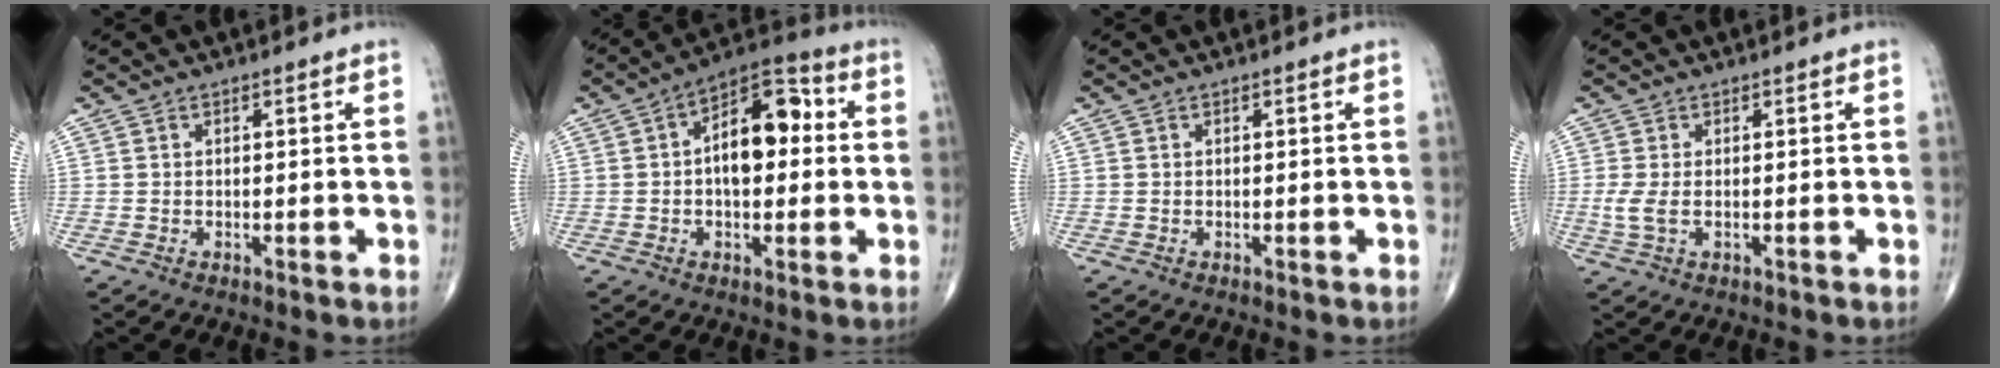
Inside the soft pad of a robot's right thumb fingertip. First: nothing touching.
{"total": 12.3, "force": [1.0, 6.8, 10.1], "torque": [-0.134, 0.029, 0.004]}
{"total": 0.0}
{"total": 2.8, "force": [-0.4, 1.3, 2.5], "torque": [-0.070, -0.005, -0.008]}